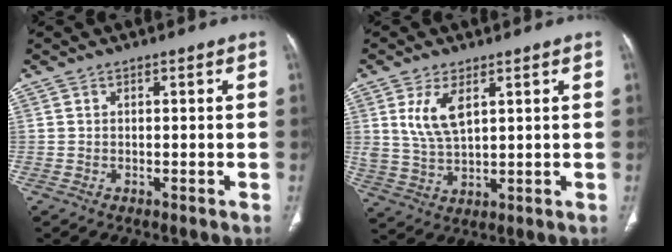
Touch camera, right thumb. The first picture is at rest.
{"total": 7.8, "force": [3.1, 3.7, 6.1], "torque": [-0.120, -0.014, 0.073]}